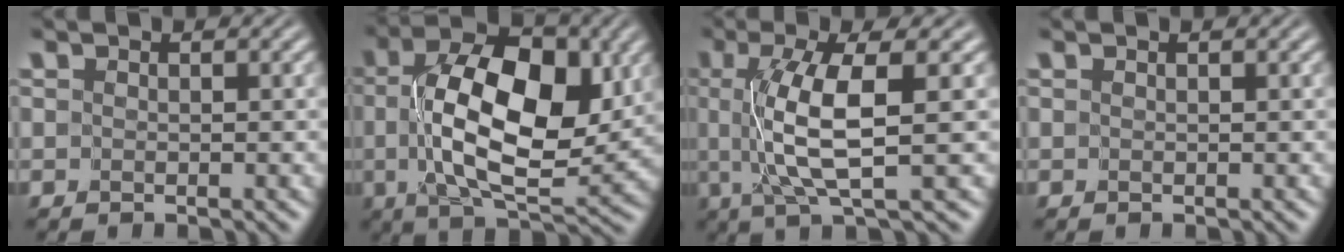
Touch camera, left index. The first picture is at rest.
{"total": 12.0, "force": [1.3, 6.1, 10.3], "torque": [-0.166, 0.005, 0.021]}
{"total": 6.3, "force": [0.5, 1.3, 6.2], "torque": [-0.118, 0.002, 0.013]}
{"total": 0.0}